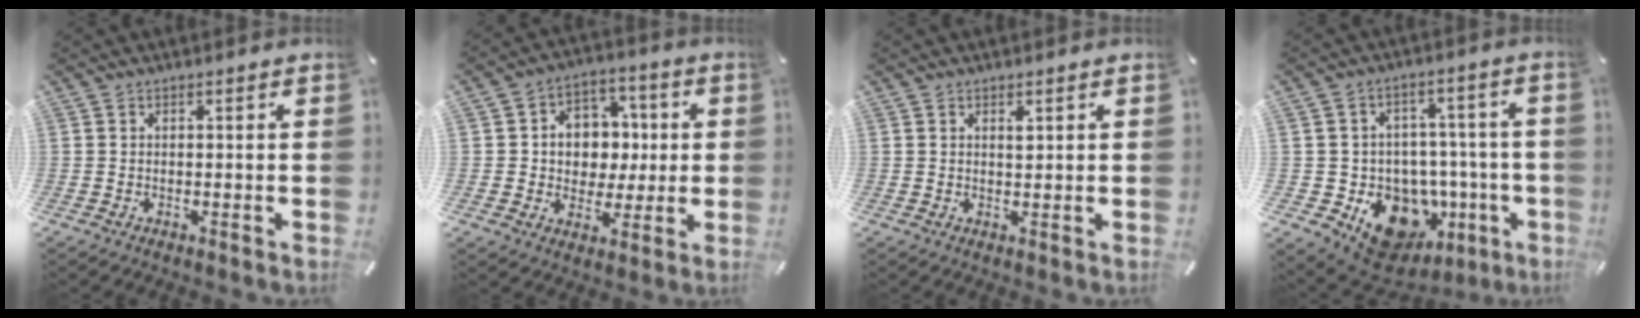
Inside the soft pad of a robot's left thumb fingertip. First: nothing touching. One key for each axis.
{"total": 9.5, "fx": 0.2, "fy": 8.9, "fz": 3.2, "tx": -0.044, "ty": 0.000, "tz": 0.007}
{"total": 1.4, "fx": 0.7, "fy": 0.6, "fz": 1.0, "tx": -0.014, "ty": -0.002, "tz": 0.011}
{"total": 15.0, "fx": -5.9, "fy": 11.6, "fz": 7.6, "tx": -0.081, "ty": 0.025, "tz": -0.084}